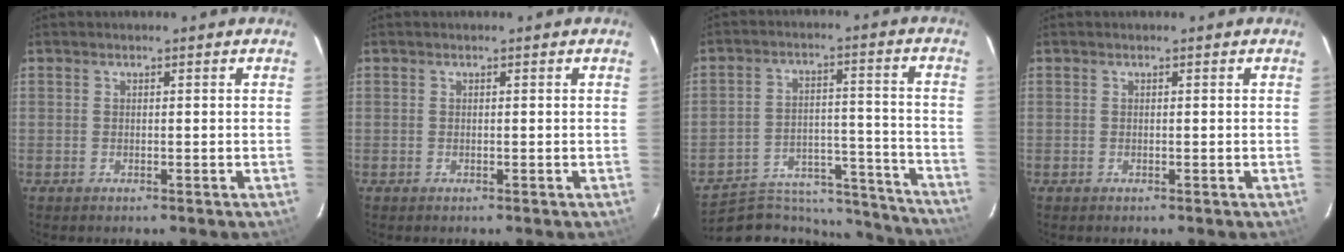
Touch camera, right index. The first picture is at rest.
{"total": 0.0}
{"total": 19.1, "force": [-17.8, 5.8, 3.8], "torque": [-0.062, 0.044, -0.243]}
{"total": 0.0}